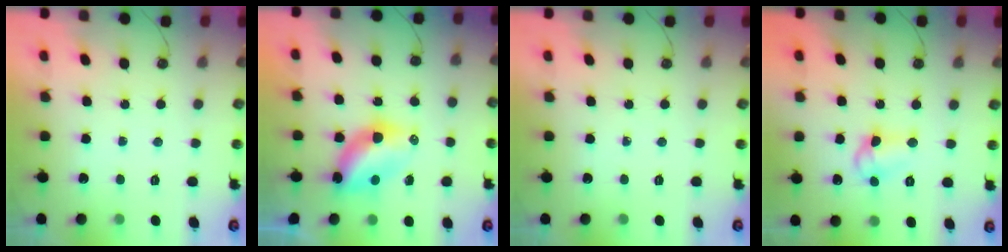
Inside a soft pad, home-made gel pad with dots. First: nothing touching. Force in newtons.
{"total": 6.1, "press": 6.1, "slide": 0.3}
{"total": 0.0}
{"total": 8.2, "press": 8.2, "slide": 0.4}